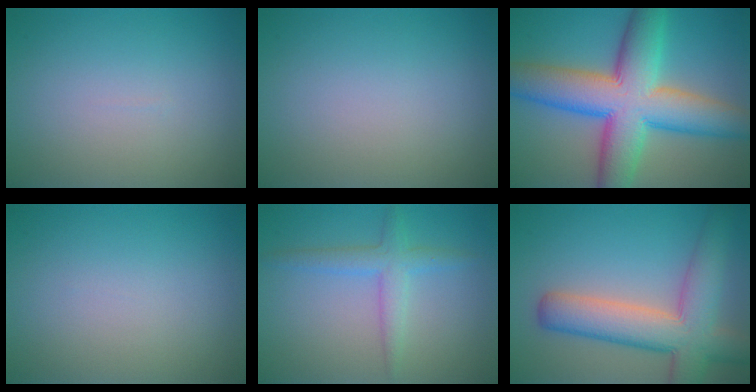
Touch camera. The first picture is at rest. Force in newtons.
{"total": 0.0}
{"total": 12.2, "press": 12.2, "slide": 0.5}
{"total": 0.0}
{"total": 2.7, "press": 2.7, "slide": 0.1}
{"total": 8.3, "press": 8.3, "slide": 0.6}